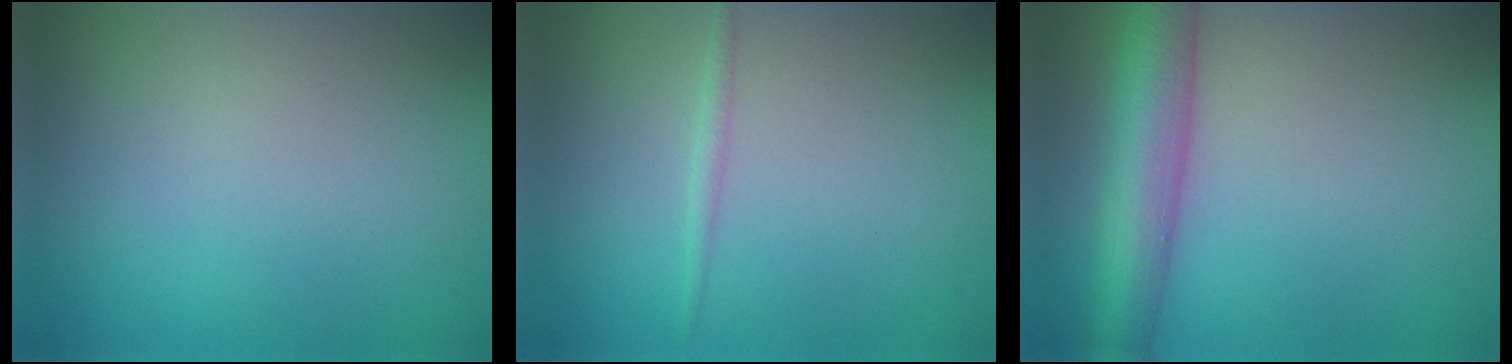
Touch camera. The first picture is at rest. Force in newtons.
{"total": 1.0, "press": 1.0, "slide": 0.1}
{"total": 7.5, "press": 7.5, "slide": 0.1}